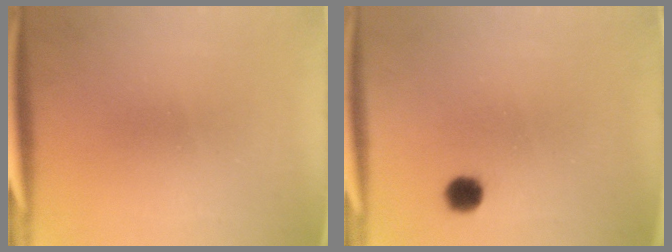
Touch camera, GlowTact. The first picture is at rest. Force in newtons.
{"total": 3.1}